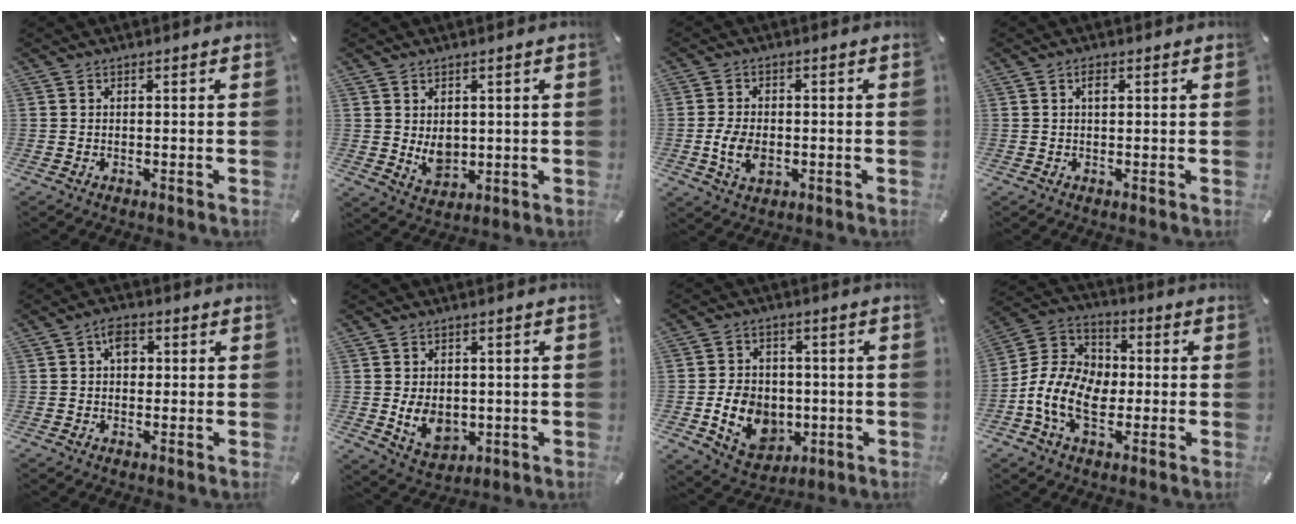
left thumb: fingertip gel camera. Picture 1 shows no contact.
{"total": 5.3, "force": [1.0, 4.5, 2.7], "torque": [-0.029, -0.013, 0.018]}
{"total": 6.9, "force": [-1.6, 4.6, 4.8], "torque": [-0.112, 0.002, -0.031]}
{"total": 1.5, "force": [0.5, 0.8, 1.2], "torque": [-0.019, 0.001, 0.006]}
{"total": 4.3, "force": [0.7, 3.1, 2.9], "torque": [-0.033, 0.000, 0.005]}
{"total": 8.2, "force": [-1.0, 6.6, 4.8], "torque": [-0.093, 0.000, -0.018]}
{"total": 11.8, "force": [-2.4, 9.5, 6.4], "torque": [-0.128, 0.014, -0.039]}
{"total": 12.3, "force": [-3.3, 9.1, 7.7], "torque": [-0.185, 0.013, -0.060]}